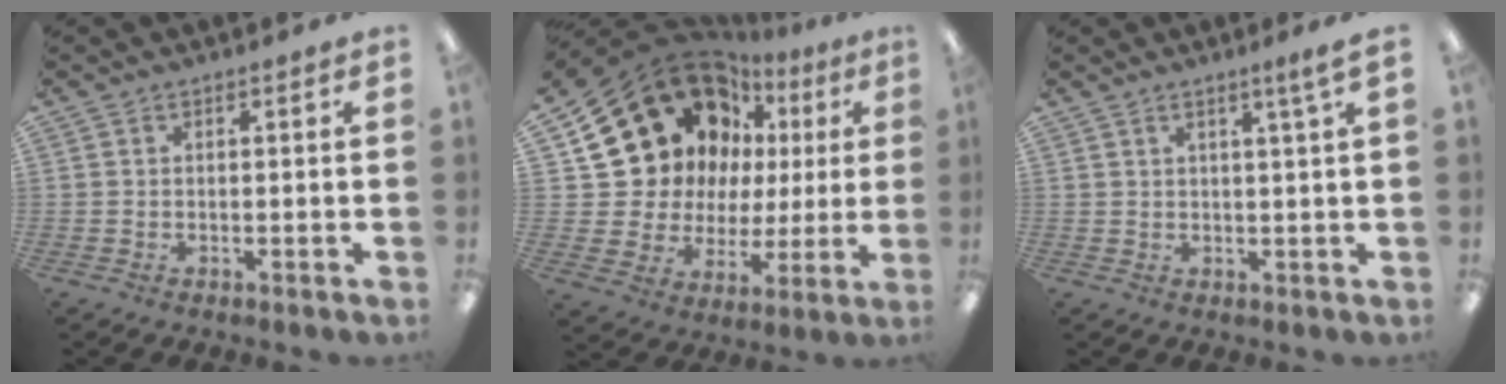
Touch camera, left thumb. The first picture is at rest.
{"total": 20.2, "force": [9.9, 15.3, 8.5], "torque": [-0.174, -0.056, 0.205]}
{"total": 3.1, "force": [2.0, -0.3, 2.4], "torque": [-0.042, -0.007, 0.032]}